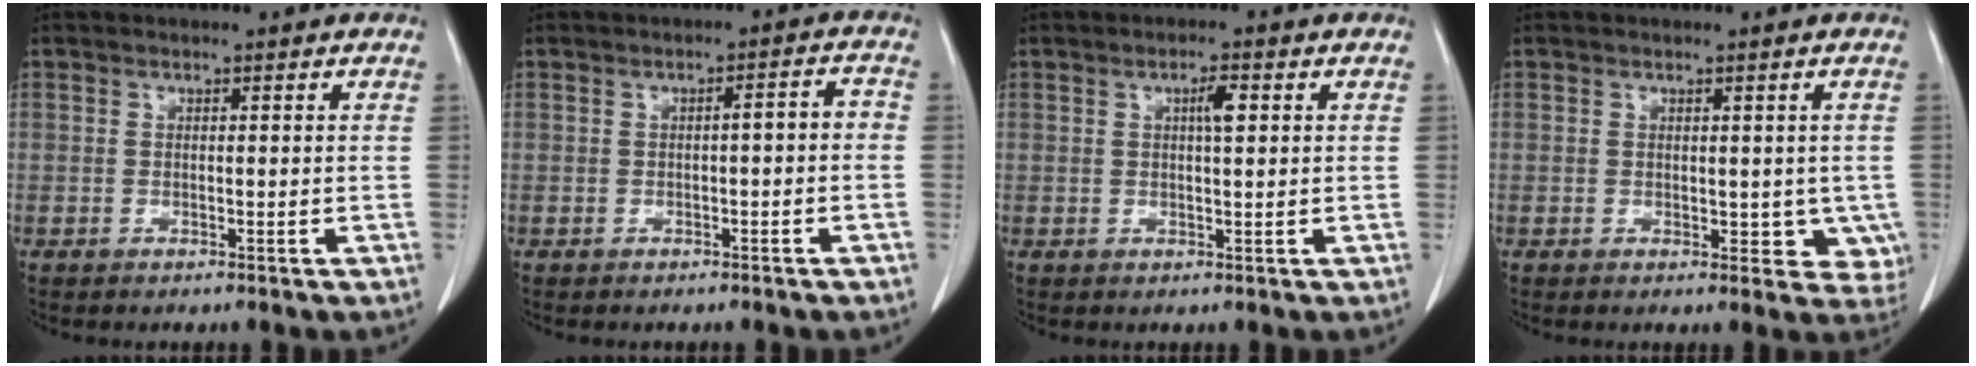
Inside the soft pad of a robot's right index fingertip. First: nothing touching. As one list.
[{"total": 2.6, "force": [-0.6, 0.6, 2.5], "torque": [-0.032, 0.012, -0.008]}, {"total": 2.6, "force": [0.8, 0.4, 2.4], "torque": [-0.042, 0.003, 0.012]}, {"total": 4.7, "force": [0.1, 3.1, 3.4], "torque": [-0.011, -0.005, 0.007]}]